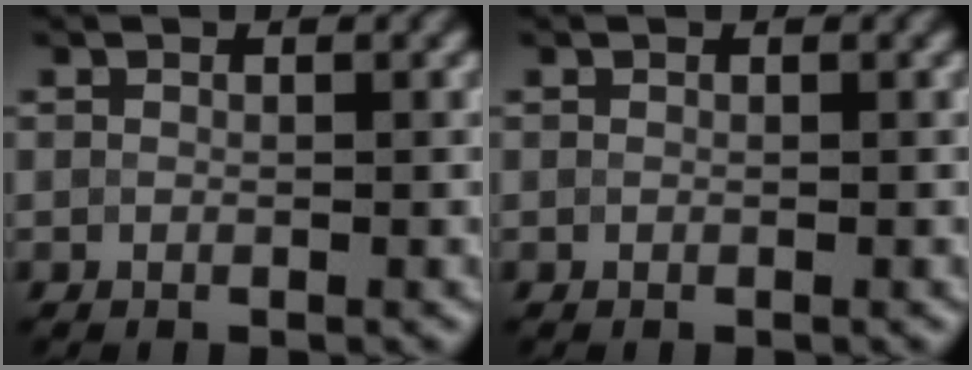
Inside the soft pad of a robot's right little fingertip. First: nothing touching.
{"total": 0.0}